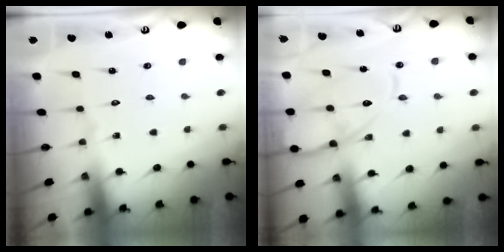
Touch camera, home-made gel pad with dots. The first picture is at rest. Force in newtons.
{"total": 14.1, "press": 14.0, "slide": 1.3}